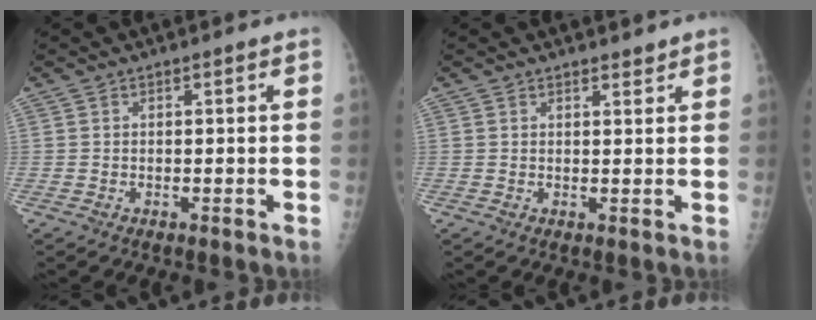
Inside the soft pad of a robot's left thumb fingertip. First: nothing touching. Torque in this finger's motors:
{"motor_torque": [0.01, -0.17, -0.22, -0.22, 0.01]}